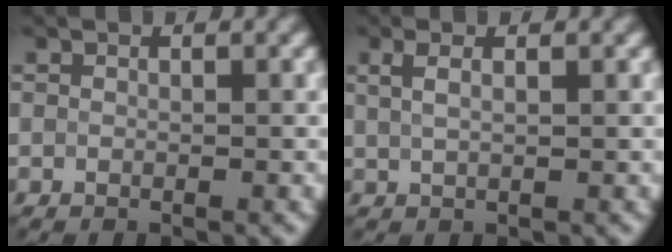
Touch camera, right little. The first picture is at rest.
{"total": 1.6, "force": [1.0, 0.3, 1.2], "torque": [-0.029, 0.009, 0.025]}